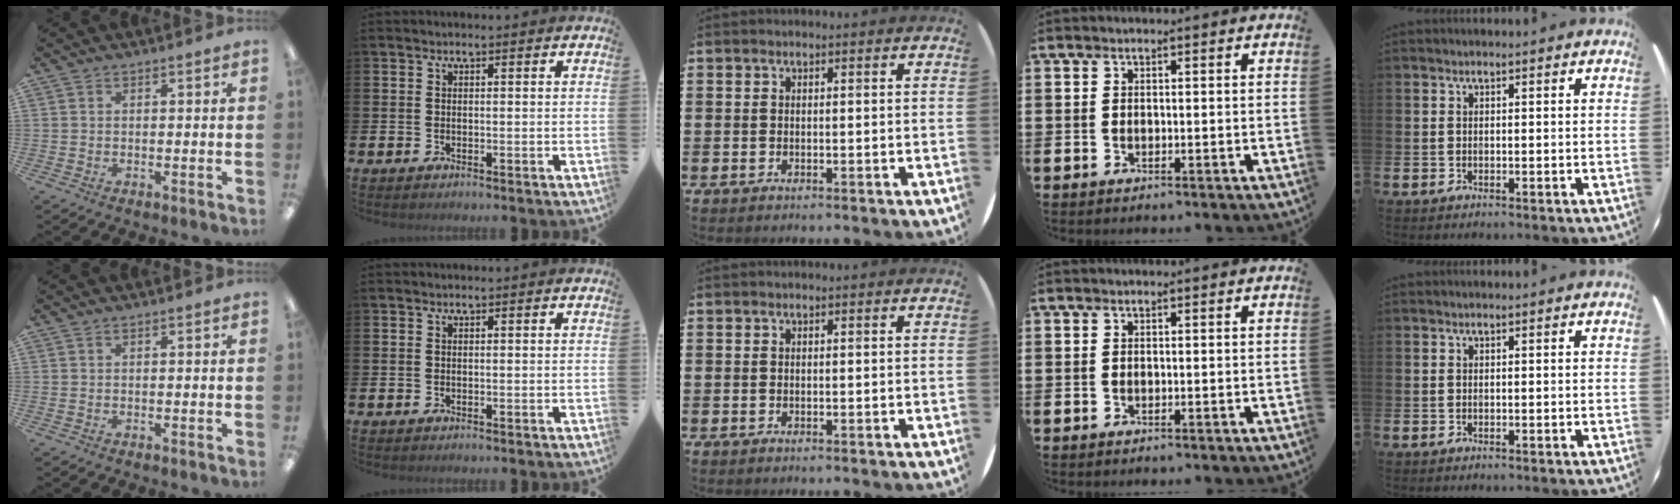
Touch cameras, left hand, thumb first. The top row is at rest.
{}